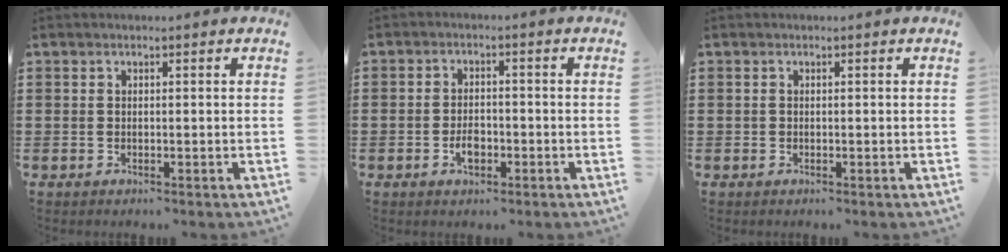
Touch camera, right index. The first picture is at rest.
{"total": 3.0, "force": [-1.2, 1.8, 2.0], "torque": [-0.039, 0.003, -0.021]}
{"total": 0.0}